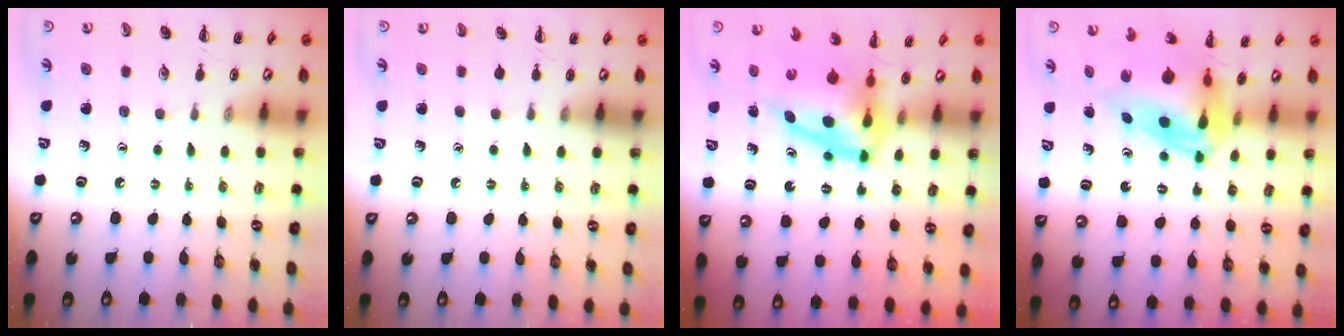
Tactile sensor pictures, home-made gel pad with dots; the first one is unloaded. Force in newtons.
{"total": 0.0}
{"total": 7.9, "press": 7.5, "slide": 2.3}
{"total": 9.3, "press": 8.9, "slide": 2.6}